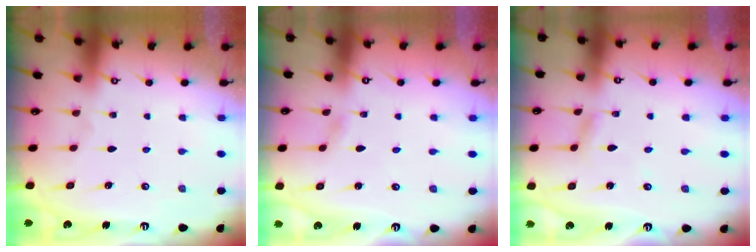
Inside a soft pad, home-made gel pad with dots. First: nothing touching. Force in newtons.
{"total": 1.8, "press": 1.8, "slide": 0.2}
{"total": 2.9, "press": 2.9, "slide": 0.1}